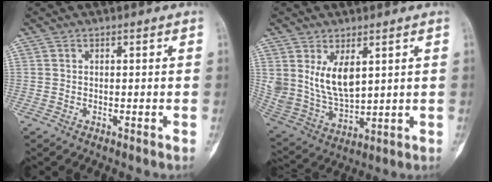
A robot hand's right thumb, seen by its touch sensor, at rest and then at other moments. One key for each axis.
{"total": 10.5, "fx": 3.8, "fy": 5.8, "fz": 7.8, "tx": -0.136, "ty": -0.024, "tz": 0.094}